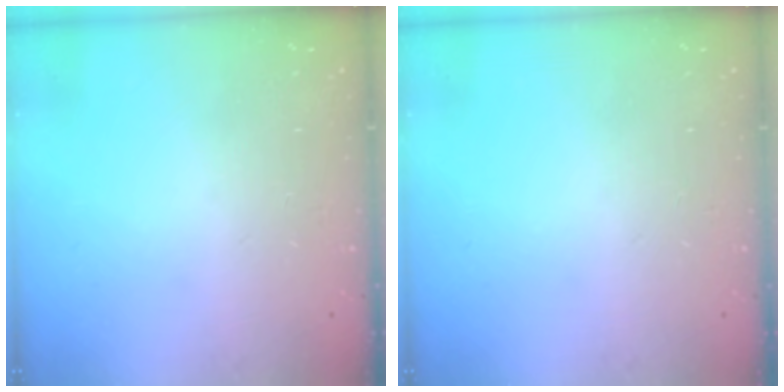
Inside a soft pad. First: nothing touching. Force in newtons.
{"total": 0.0}